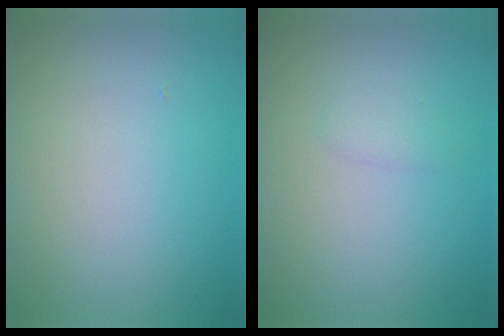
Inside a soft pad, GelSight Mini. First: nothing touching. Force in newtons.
{"total": 0.9, "press": 0.9, "slide": 0.1}